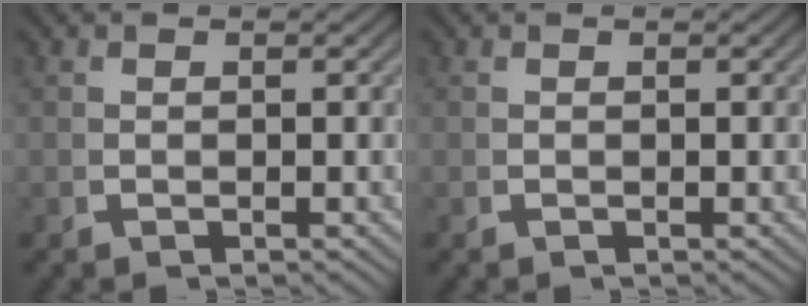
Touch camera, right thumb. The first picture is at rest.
{"total": 0.0}